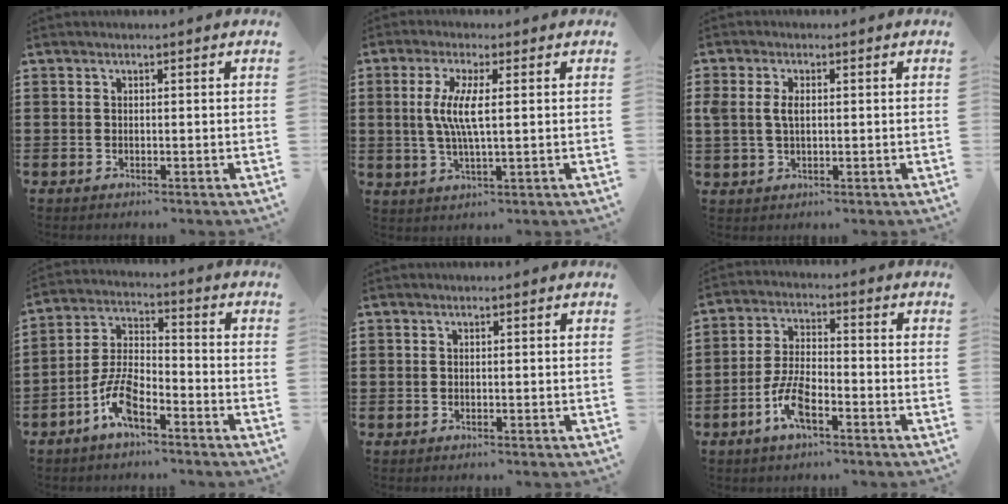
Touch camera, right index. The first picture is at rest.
{"total": 6.0, "force": [0.6, 1.0, 5.9], "torque": [-0.126, -0.009, 0.004]}
{"total": 3.2, "force": [0.4, 1.8, 2.6], "torque": [-0.062, 0.006, 0.004]}
{"total": 7.3, "force": [-4.5, 2.6, 5.1], "torque": [-0.126, -0.001, -0.091]}
{"total": 0.0}
{"total": 6.8, "force": [-3.6, 2.5, 5.2], "torque": [-0.126, -0.002, -0.073]}